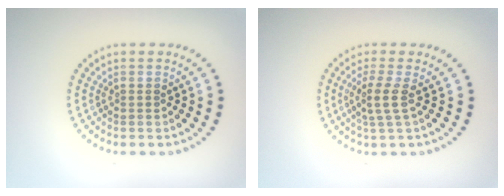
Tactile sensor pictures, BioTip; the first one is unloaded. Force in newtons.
{"total": 2.2, "press": 1.7, "slide": 1.4}